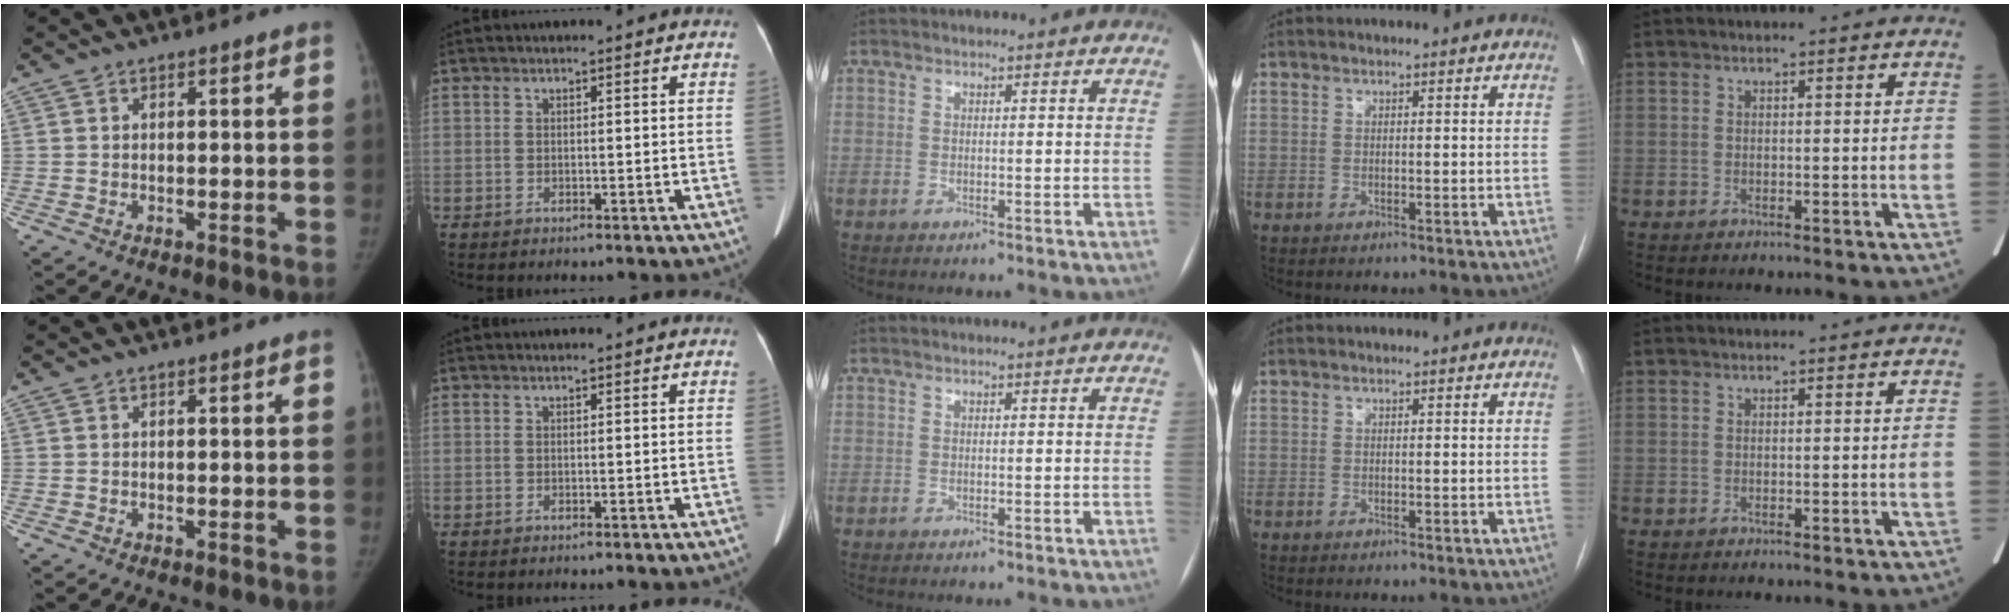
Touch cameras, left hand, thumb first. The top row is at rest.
{}